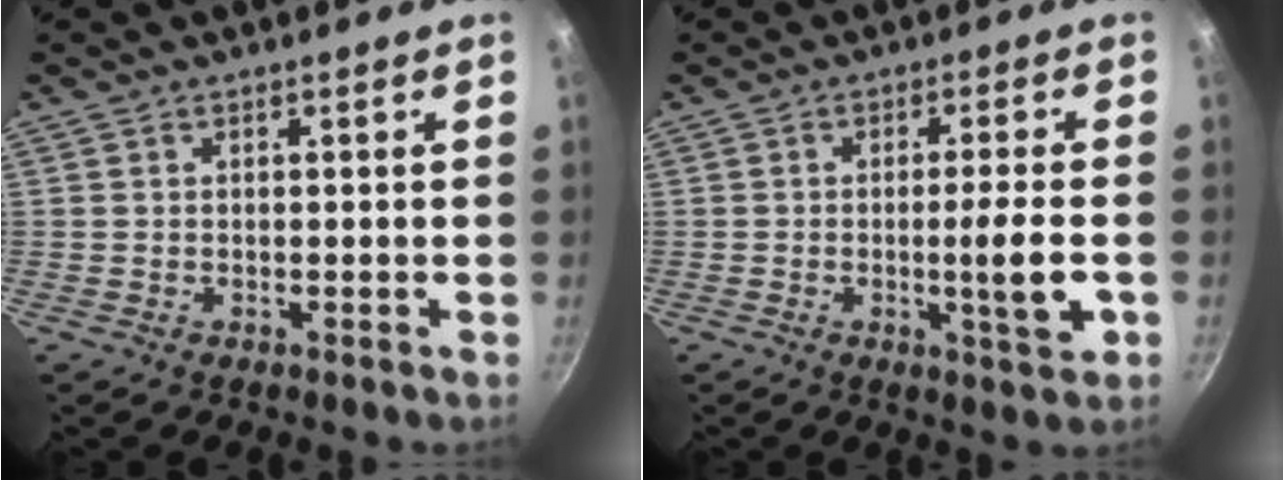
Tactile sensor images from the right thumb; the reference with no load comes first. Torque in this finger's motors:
{"motor_torque": [2.48, 2.53, 2.23, -0.55, 0.91]}